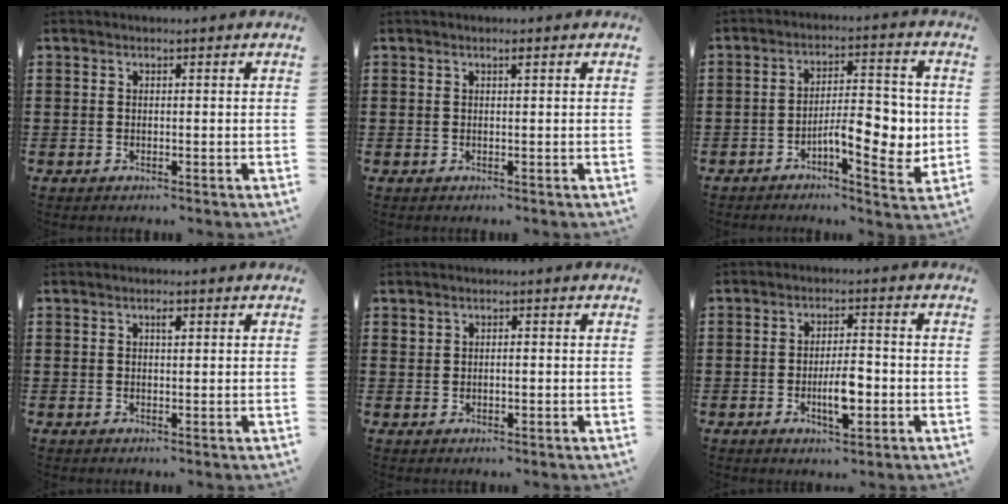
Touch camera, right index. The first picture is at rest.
{"total": 0.7, "force": [0.4, 0.0, 0.6], "torque": [-0.011, -0.001, 0.007]}
{"total": 8.4, "force": [-2.0, 3.3, 7.4], "torque": [-0.090, -0.002, -0.038]}
{"total": 1.2, "force": [0.5, 0.4, 1.0], "torque": [-0.022, 0.003, 0.008]}
{"total": 0.9, "force": [0.2, 0.5, 0.7], "torque": [-0.016, 0.004, 0.003]}
{"total": 5.7, "force": [-1.5, 2.0, 5.2], "torque": [-0.102, 0.002, -0.030]}